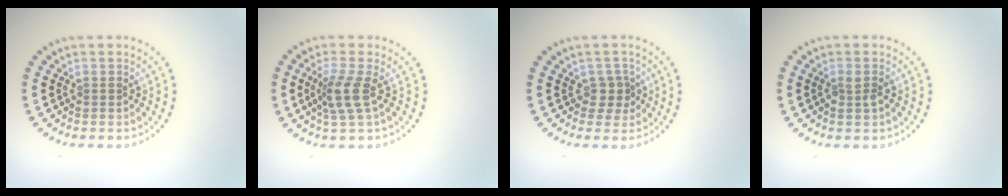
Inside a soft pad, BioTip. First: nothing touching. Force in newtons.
{"total": 2.7, "press": 2.0, "slide": 1.8}
{"total": 1.8, "press": 1.4, "slide": 1.0}
{"total": 1.0, "press": 1.0, "slide": 0.3}